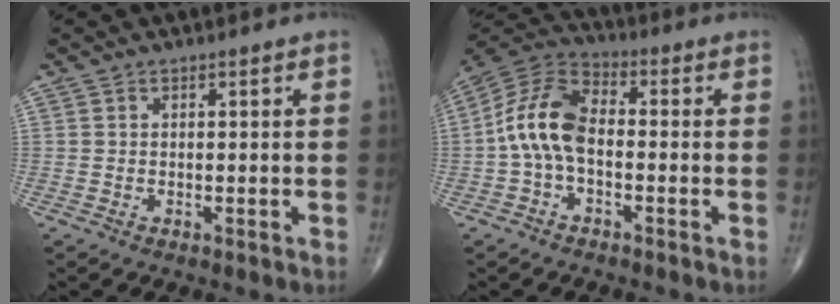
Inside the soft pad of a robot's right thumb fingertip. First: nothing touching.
{"total": 11.1, "force": [-1.2, 6.3, 9.1], "torque": [-0.179, 0.035, -0.035]}